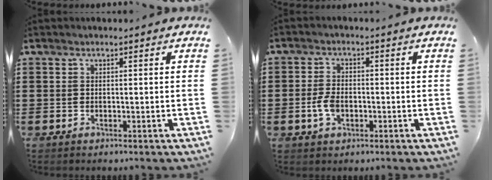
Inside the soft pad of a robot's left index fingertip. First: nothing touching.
{"total": 3.9, "force": [-0.9, 2.3, 3.0], "torque": [-0.076, -0.005, -0.022]}